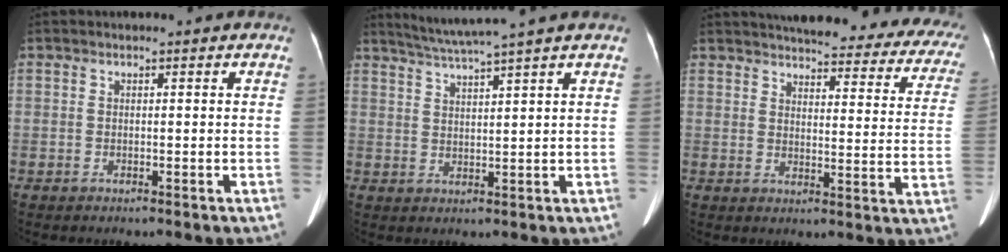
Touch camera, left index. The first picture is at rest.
{"total": 7.0, "force": [5.9, -2.0, 3.2], "torque": [-0.056, 0.009, 0.101]}
{"total": 29.1, "force": [25.6, 6.7, 12.1], "torque": [-0.157, -0.042, 0.279]}